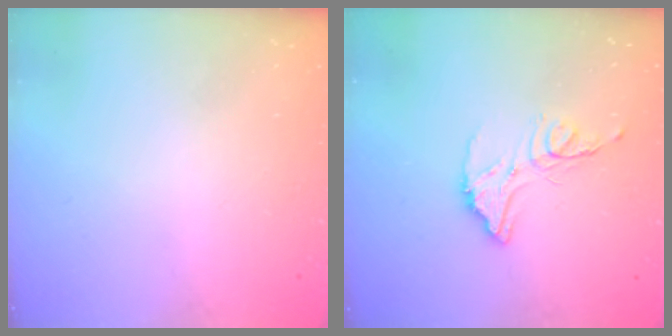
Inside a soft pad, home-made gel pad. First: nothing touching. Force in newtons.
{"total": 12.8, "press": 12.7, "slide": 0.8}